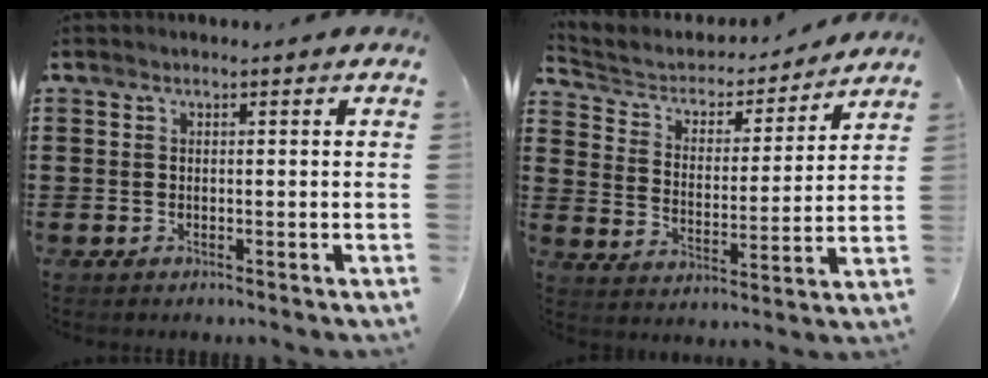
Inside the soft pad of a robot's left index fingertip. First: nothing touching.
{"total": 3.9, "force": [3.5, 1.7, 0.5], "torque": [-0.039, -0.028, 0.051]}